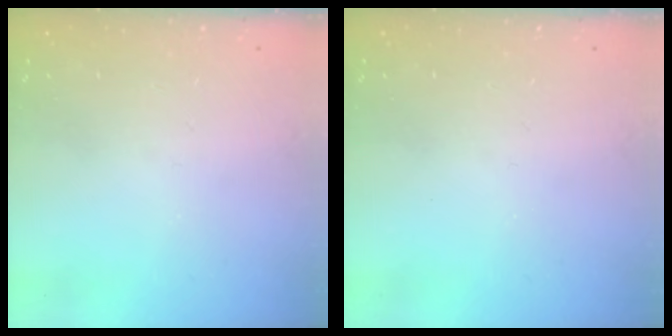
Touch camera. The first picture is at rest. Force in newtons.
{"total": 0.0}